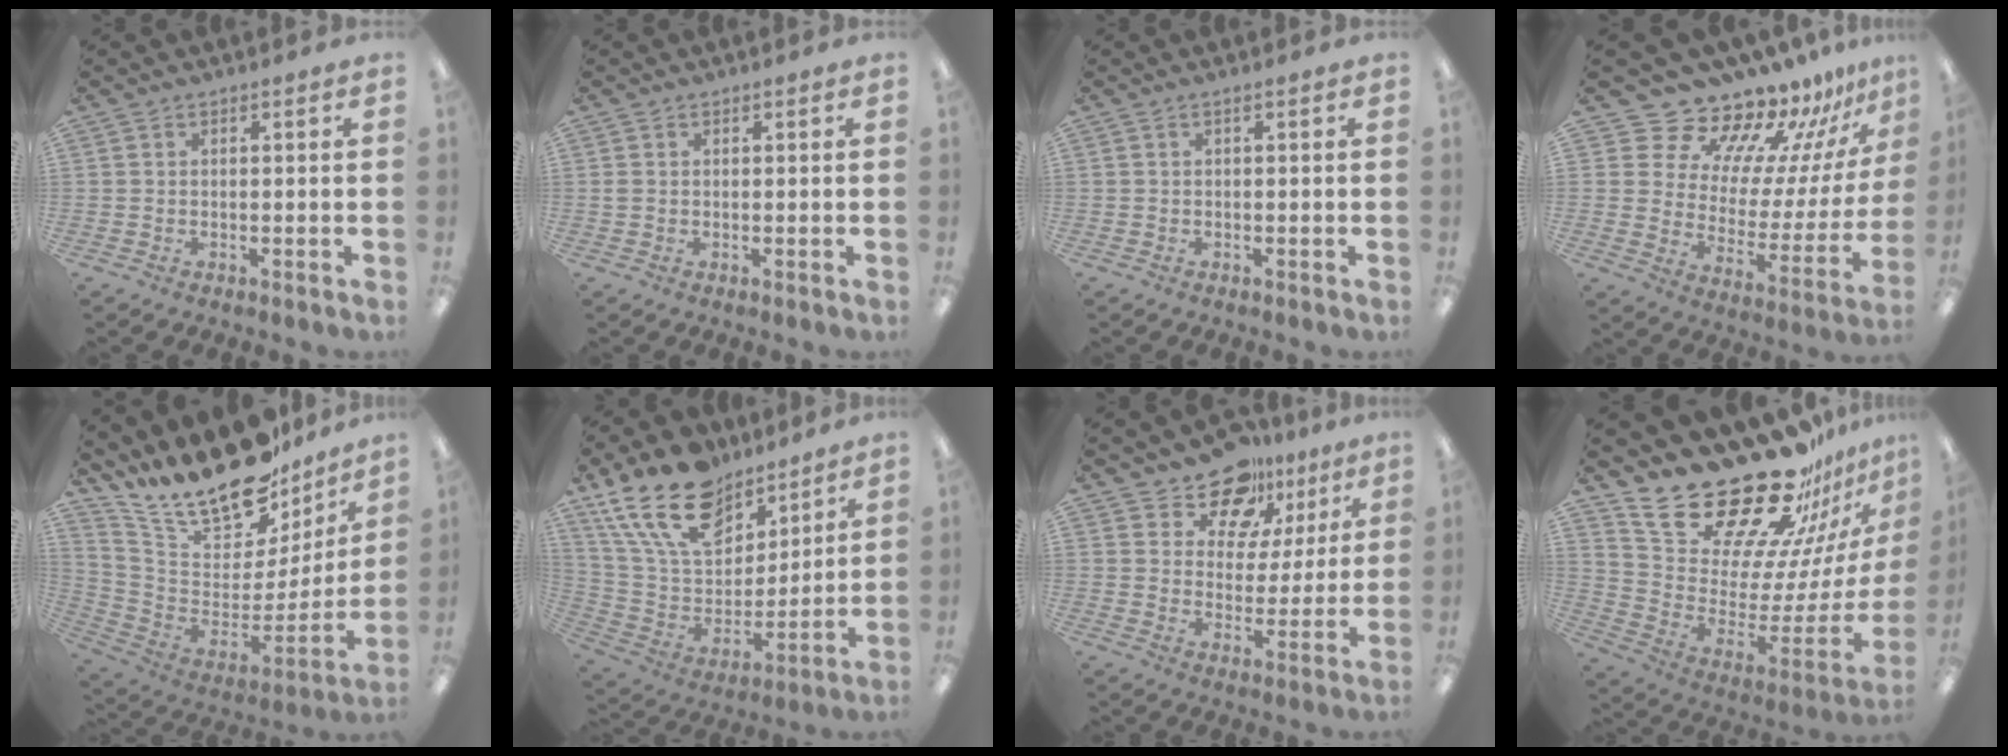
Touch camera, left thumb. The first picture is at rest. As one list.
[{"total": 1.1, "force": [0.4, 0.9, 0.5], "torque": [-0.012, 0.004, 0.006]}, {"total": 0.0}, {"total": 16.0, "force": [14.6, 6.3, 2.0], "torque": [-0.050, -0.136, 0.266]}, {"total": 22.0, "force": [18.2, 8.0, 9.4], "torque": [-0.164, -0.138, 0.321]}, {"total": 21.2, "force": [14.5, 11.5, 10.3], "torque": [-0.210, -0.073, 0.269]}, {"total": 13.3, "force": [10.5, 7.5, 2.9], "torque": [-0.051, -0.078, 0.197]}, {"total": 29.0, "force": [23.4, 10.7, 13.5], "torque": [-0.193, -0.190, 0.433]}]